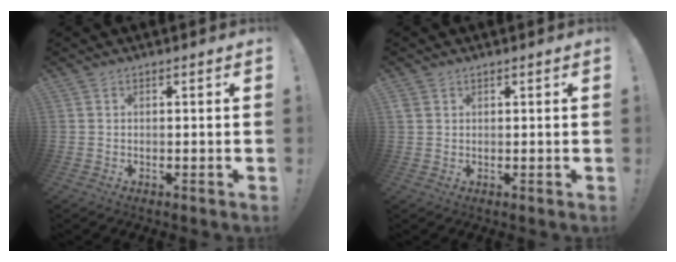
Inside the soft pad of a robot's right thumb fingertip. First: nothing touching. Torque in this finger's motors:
{"motor_torque": [0.29, -0.38, -0.10, 0.29, 0.10]}